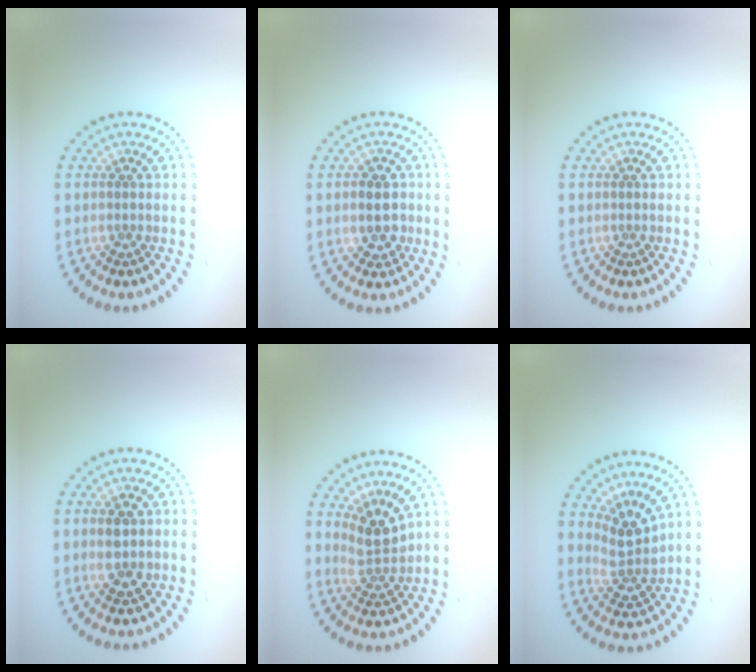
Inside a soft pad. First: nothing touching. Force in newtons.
{"total": 3.0, "press": 2.9, "slide": 0.6}
{"total": 0.0}
{"total": 2.6, "press": 2.6, "slide": 0.1}
{"total": 3.2, "press": 2.7, "slide": 1.7}
{"total": 3.2, "press": 2.3, "slide": 2.3}